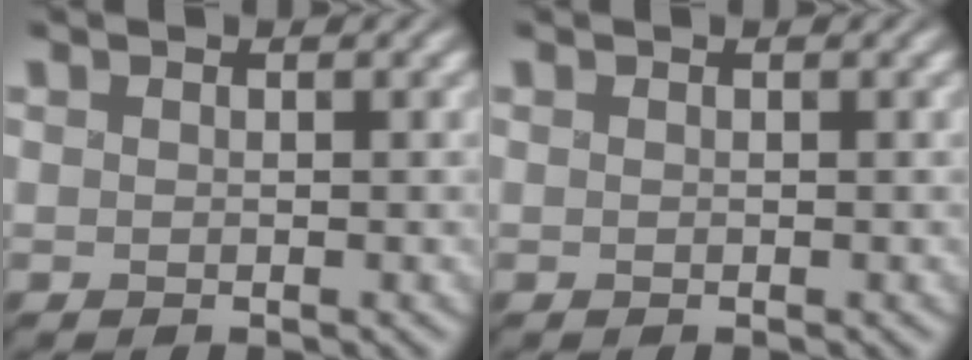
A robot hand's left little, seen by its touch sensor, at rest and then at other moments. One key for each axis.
{"total": 0.0}